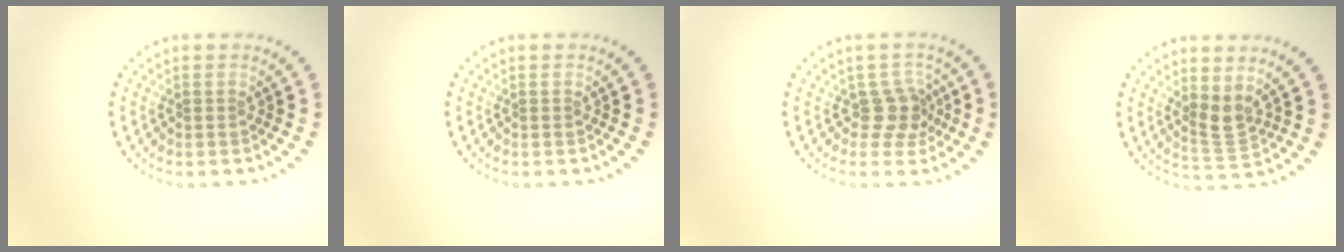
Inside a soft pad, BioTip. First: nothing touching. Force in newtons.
{"total": 0.0}
{"total": 2.6, "press": 2.0, "slide": 1.7}
{"total": 2.4, "press": 1.9, "slide": 1.5}